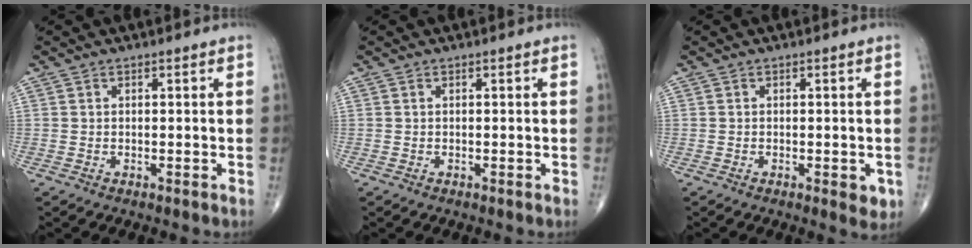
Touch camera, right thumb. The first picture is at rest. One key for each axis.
{"total": 0.0}
{"total": 2.7, "fx": -0.7, "fy": 1.1, "fz": 2.4, "tx": -0.019, "ty": -0.003, "tz": -0.006}